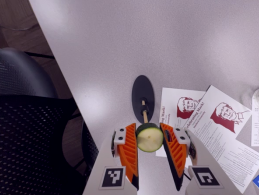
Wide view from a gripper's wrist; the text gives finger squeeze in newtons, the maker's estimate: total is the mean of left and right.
{"total": 11.3, "left": 11.3, "right": 11.3}